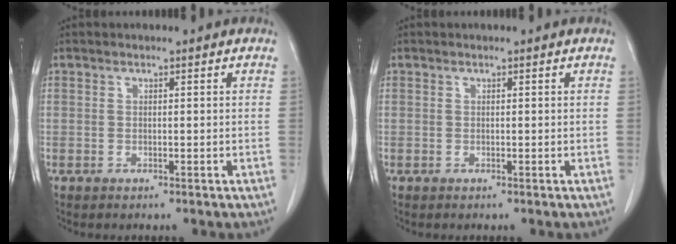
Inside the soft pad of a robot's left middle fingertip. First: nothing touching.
{"total": 0.0}